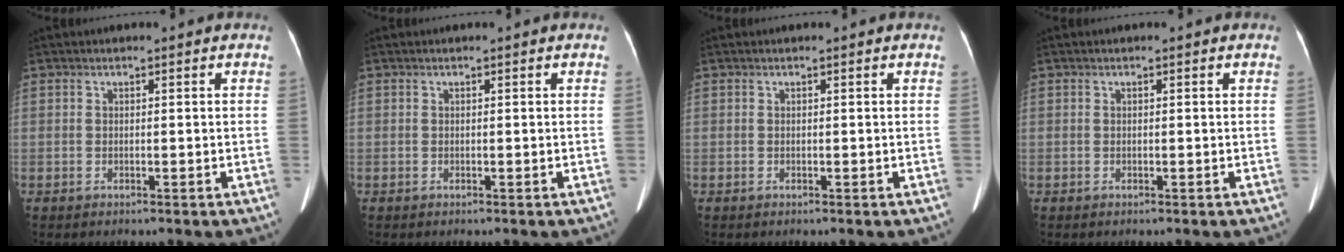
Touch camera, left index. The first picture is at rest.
{"total": 0.0}
{"total": 0.0}
{"total": 0.0}